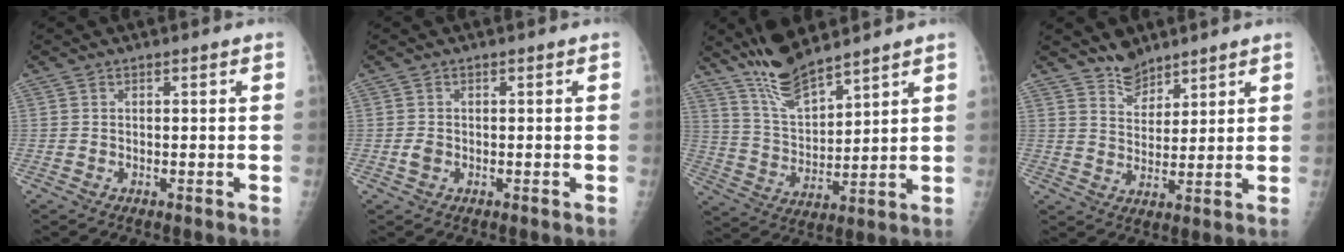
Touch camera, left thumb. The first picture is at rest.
{"total": 1.5, "force": [-0.4, 1.2, 0.9], "torque": [-0.014, 0.001, -0.006]}
{"total": 10.8, "force": [9.2, 2.2, 5.1], "torque": [-0.085, -0.053, 0.188]}
{"total": 5.2, "force": [4.5, 2.4, 0.8], "torque": [0.013, -0.040, 0.084]}